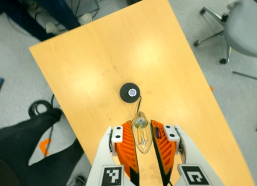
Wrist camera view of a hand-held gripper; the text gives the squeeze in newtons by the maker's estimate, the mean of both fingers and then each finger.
{"total": 12.6, "left": 14.1, "right": 11.1}